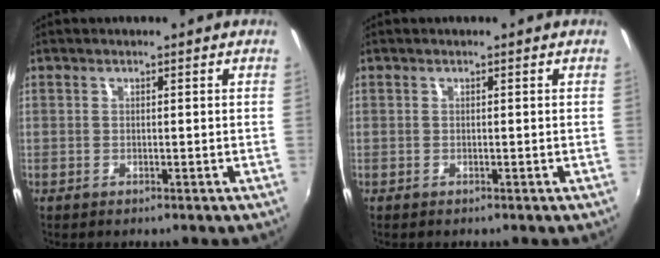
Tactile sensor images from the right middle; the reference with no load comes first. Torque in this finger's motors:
{"motor_torque": [0.06, -0.12, 0.00, 0.00]}